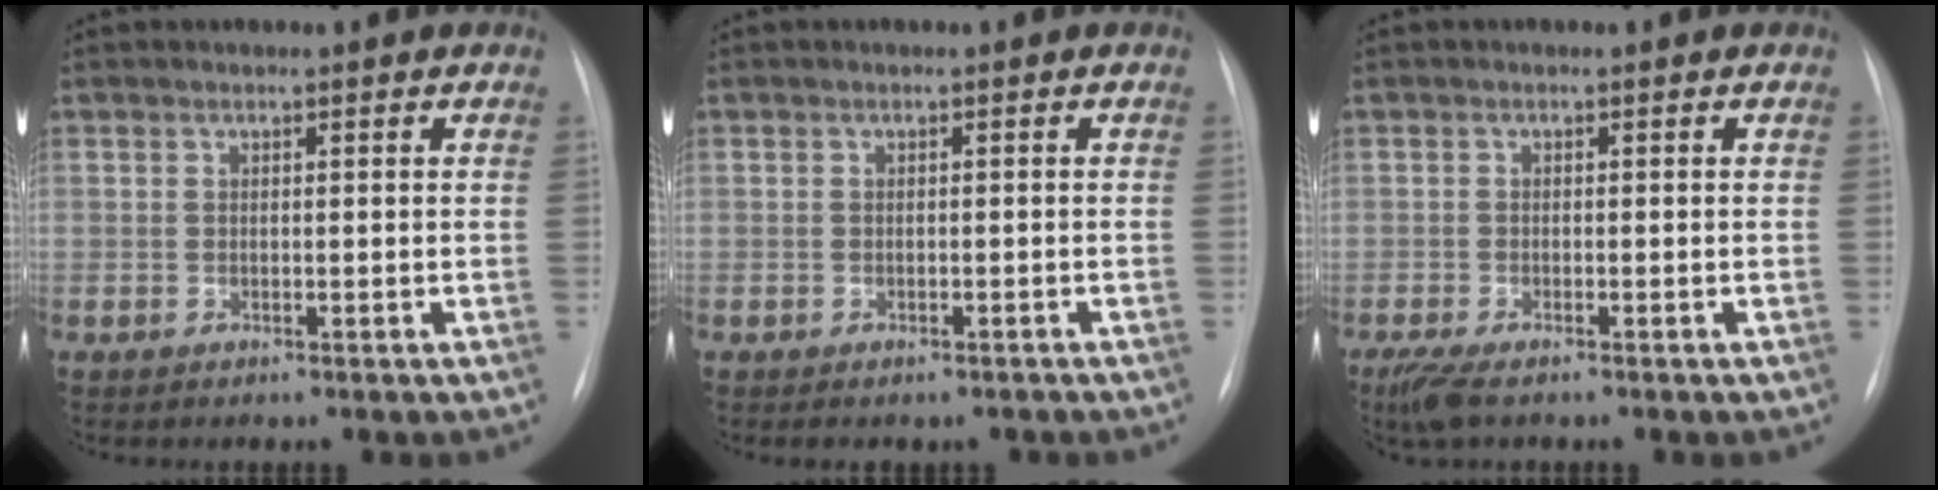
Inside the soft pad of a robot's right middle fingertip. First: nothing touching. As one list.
[{"total": 2.9, "force": [-2.4, 1.3, 1.0], "torque": [-0.011, 0.002, -0.024]}, {"total": 4.0, "force": [-2.8, 1.1, 2.6], "torque": [-0.057, -0.013, -0.047]}]